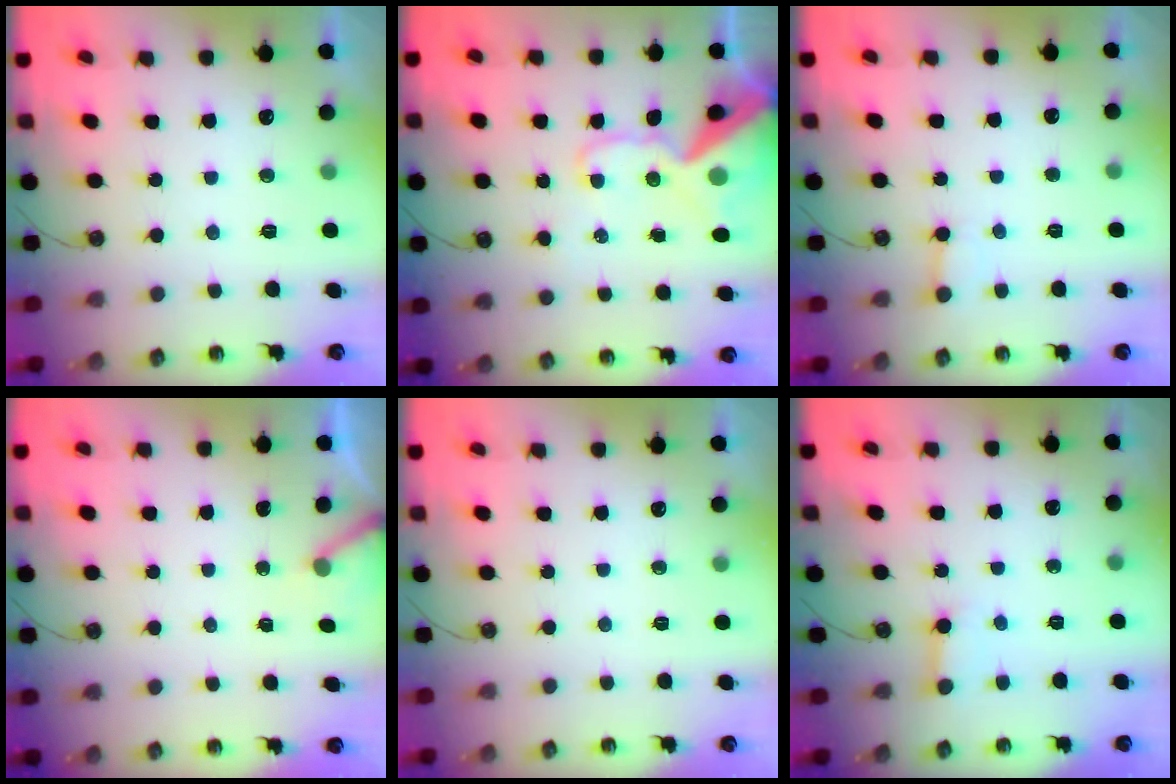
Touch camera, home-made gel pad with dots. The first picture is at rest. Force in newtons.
{"total": 18.0, "press": 17.8, "slide": 2.4}
{"total": 2.6, "press": 2.6, "slide": 0.1}
{"total": 3.7, "press": 3.7, "slide": 0.3}
{"total": 0.0}
{"total": 3.3, "press": 3.3, "slide": 0.4}